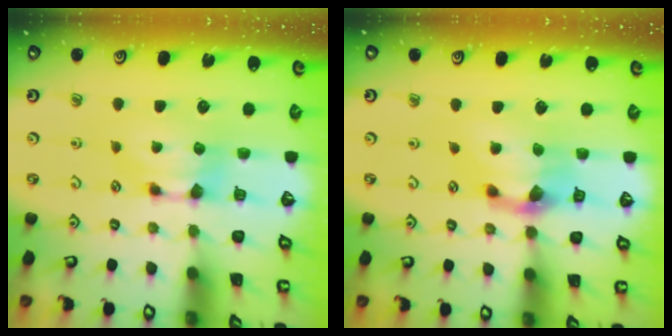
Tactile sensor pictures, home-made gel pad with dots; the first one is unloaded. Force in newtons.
{"total": 3.1, "press": 2.6, "slide": 1.8}